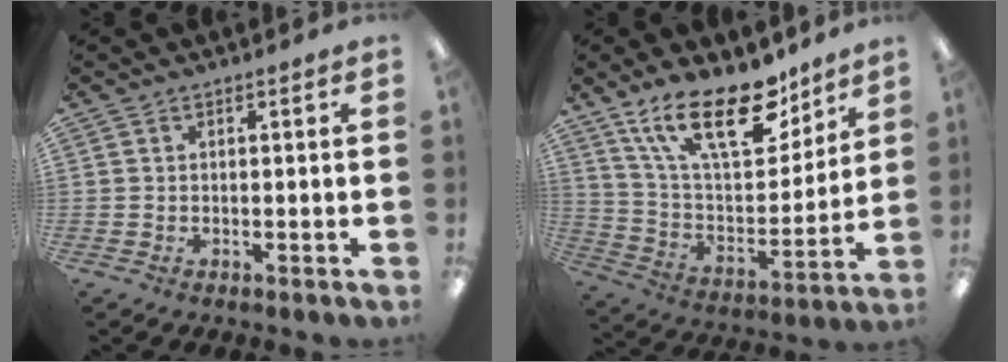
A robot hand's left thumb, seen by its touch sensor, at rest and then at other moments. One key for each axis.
{"total": 22.4, "fx": 14.7, "fy": 9.4, "fz": 14.0, "tx": -0.234, "ty": -0.083, "tz": 0.257}